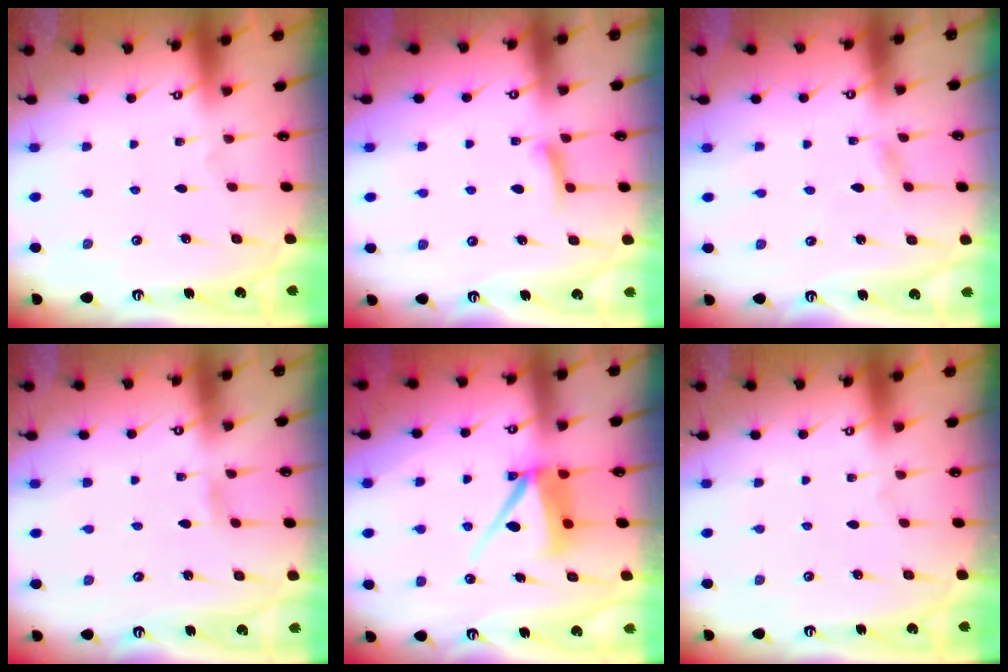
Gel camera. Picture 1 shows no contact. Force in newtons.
{"total": 6.0, "press": 5.9, "slide": 0.7}
{"total": 2.1, "press": 2.1, "slide": 0.2}
{"total": 2.0, "press": 2.0, "slide": 0.2}
{"total": 8.0, "press": 7.9, "slide": 1.0}
{"total": 0.0}